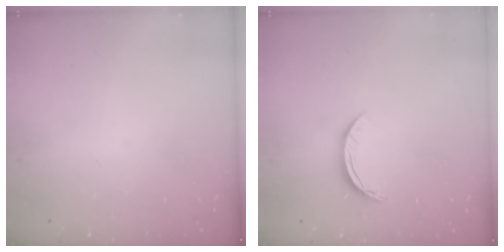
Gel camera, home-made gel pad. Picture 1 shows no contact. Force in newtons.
{"total": 4.9, "press": 4.8, "slide": 0.6}